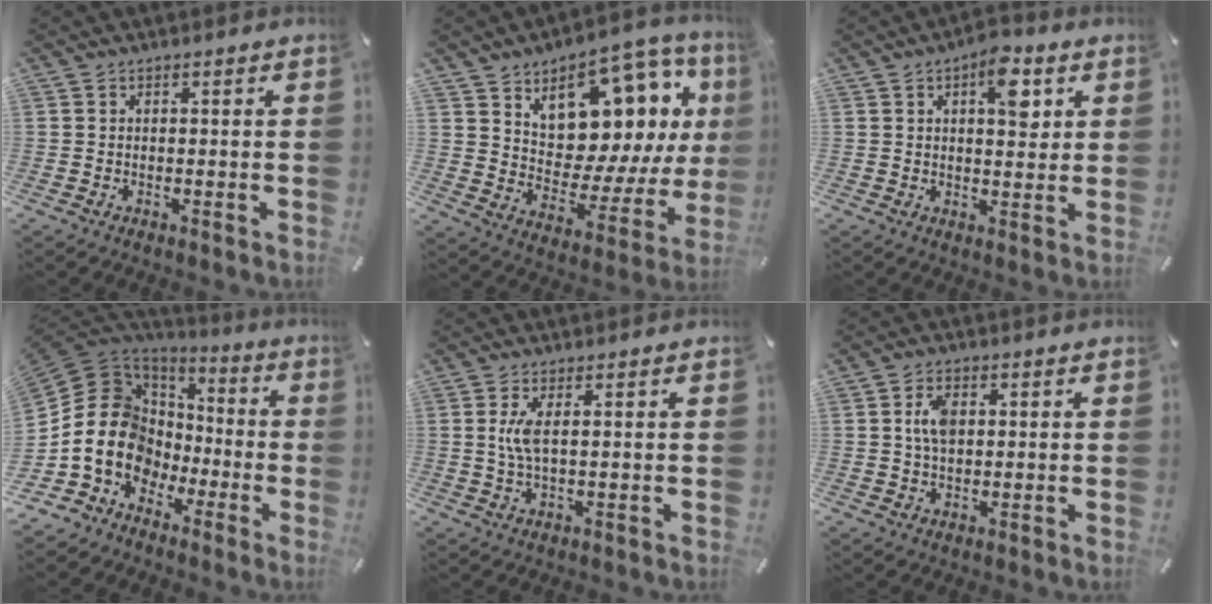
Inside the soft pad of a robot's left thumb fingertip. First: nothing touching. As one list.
[{"total": 13.9, "force": [8.5, 8.8, 6.5], "torque": [-0.089, -0.089, 0.150]}, {"total": 8.7, "force": [3.4, 4.3, 6.7], "torque": [-0.071, -0.016, 0.050]}, {"total": 16.0, "force": [-2.9, 14.2, 6.7], "torque": [-0.161, -0.006, -0.049]}, {"total": 4.2, "force": [0.7, 1.0, 4.0], "torque": [-0.095, -0.006, 0.007]}, {"total": 5.2, "force": [0.9, 3.2, 4.0], "torque": [-0.084, 0.003, 0.011]}]